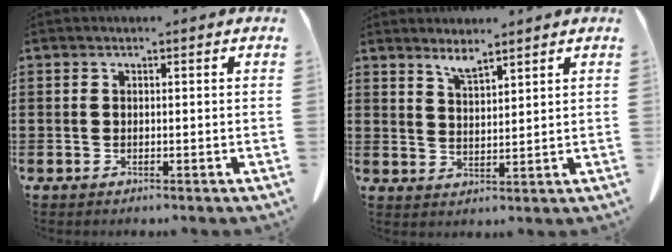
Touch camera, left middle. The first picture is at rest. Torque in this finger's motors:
{"motor_torque": [-0.09, -0.16, -0.03, 0.01]}